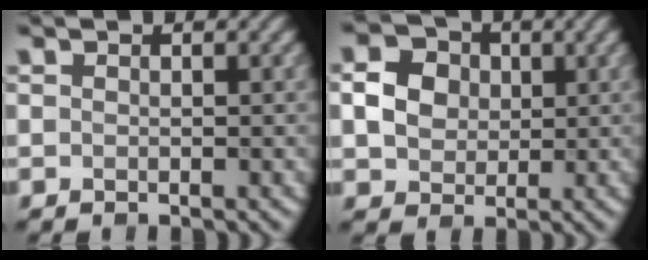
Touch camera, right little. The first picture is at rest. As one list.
[{"total": 3.6, "force": [0.0, 3.2, 1.7], "torque": [-0.032, 0.009, 0.000]}]